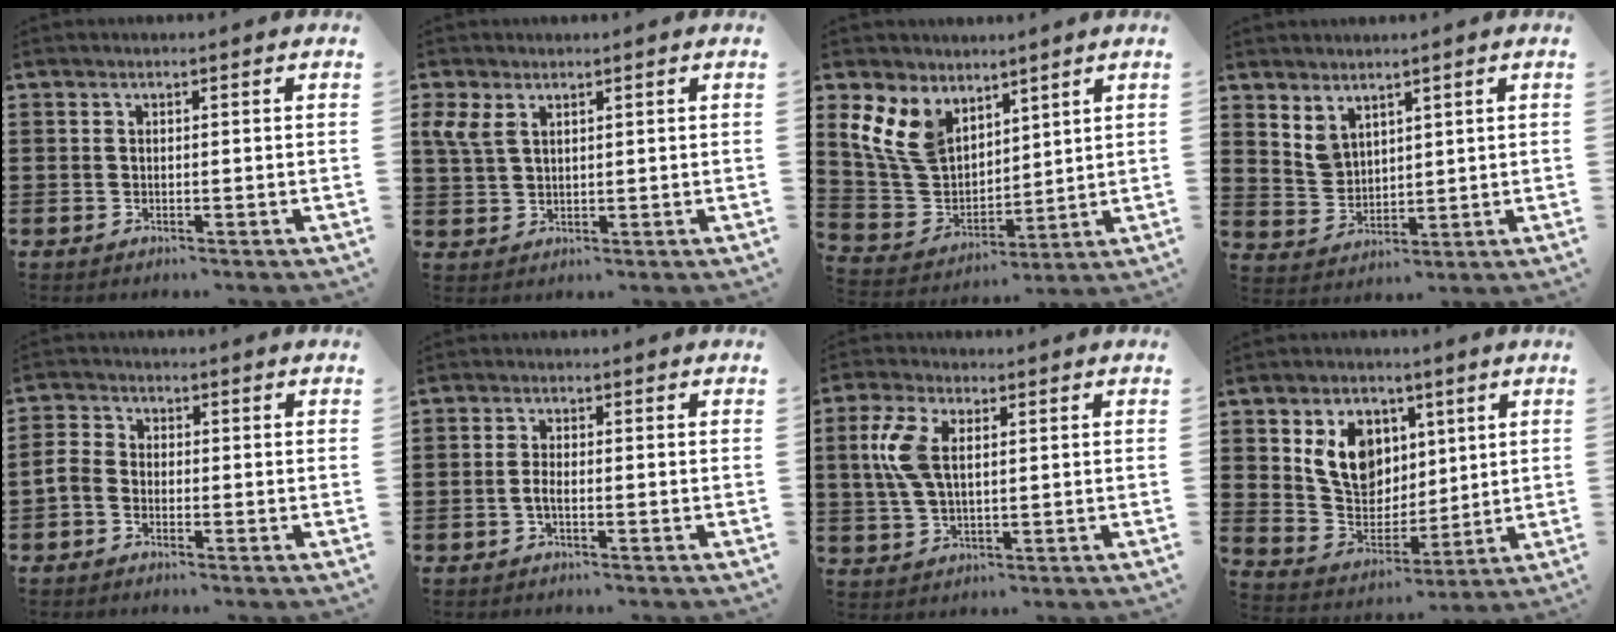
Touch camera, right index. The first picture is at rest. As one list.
[{"total": 3.7, "force": [1.9, 2.0, 2.5], "torque": [-0.066, 0.002, 0.033]}, {"total": 9.3, "force": [5.3, 6.4, 4.1], "torque": [-0.135, -0.017, 0.101]}, {"total": 3.8, "force": [3.1, 2.0, 0.6], "torque": [-0.025, -0.001, 0.062]}, {"total": 2.5, "force": [-1.7, 1.4, 1.1], "torque": [-0.038, 0.000, -0.039]}, {"total": 1.8, "force": [-0.7, 0.4, 1.6], "torque": [-0.044, -0.005, -0.018]}, {"total": 6.8, "force": [1.5, 3.4, 5.7], "torque": [-0.142, 0.004, 0.019]}, {"total": 9.1, "force": [3.6, 7.2, 4.2], "torque": [-0.098, 0.011, 0.068]}]